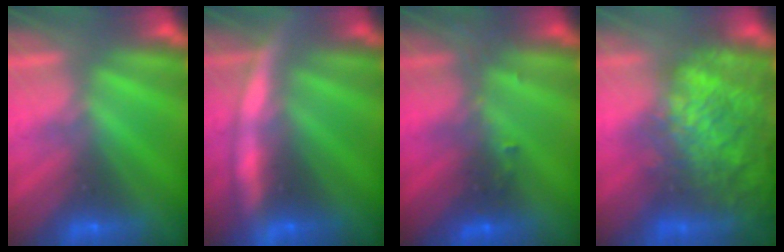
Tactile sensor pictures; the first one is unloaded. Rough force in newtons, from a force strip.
{"total": 7.5}
{"total": 2.7}
{"total": 8.9}